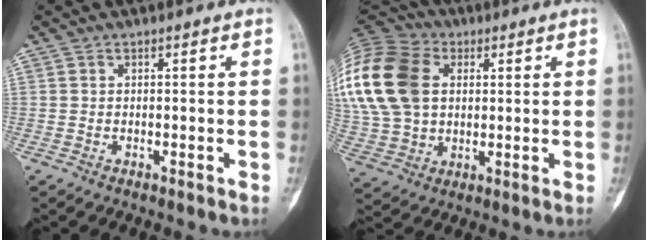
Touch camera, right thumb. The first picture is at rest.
{"total": 25.3, "force": [5.6, 18.3, 16.5], "torque": [-0.375, 0.038, 0.112]}